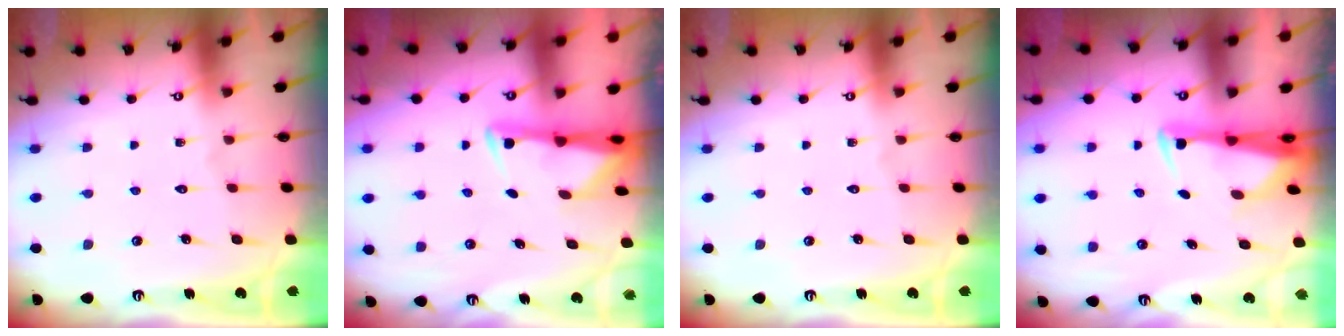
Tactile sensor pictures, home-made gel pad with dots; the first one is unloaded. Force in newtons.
{"total": 3.0, "press": 2.9, "slide": 0.5}
{"total": 0.0}
{"total": 2.8, "press": 2.7, "slide": 1.0}